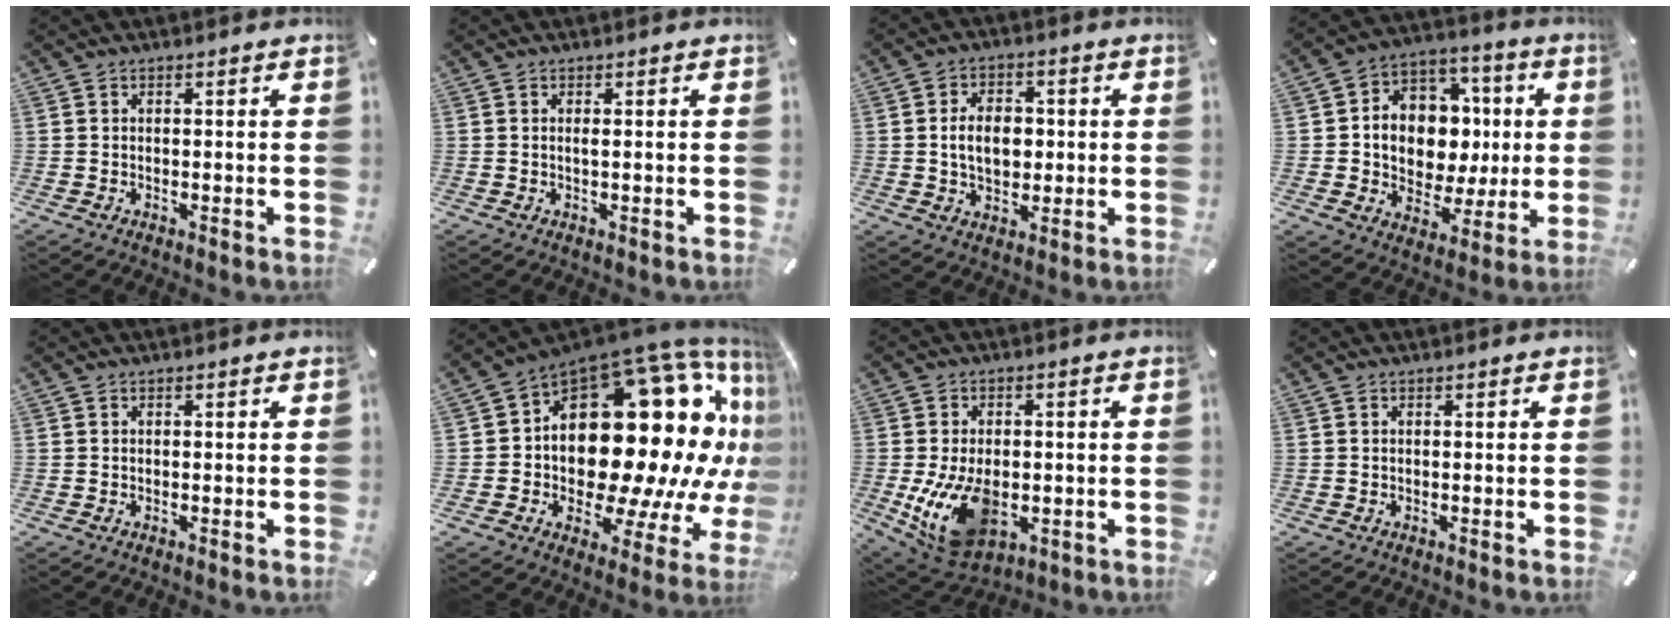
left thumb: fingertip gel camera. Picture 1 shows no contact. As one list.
[{"total": 0.7, "force": [0.0, 0.0, 0.7], "torque": [-0.013, -0.001, 0.000]}, {"total": 7.9, "force": [0.1, 5.7, 5.4], "torque": [-0.089, 0.003, -0.002]}, {"total": 12.2, "force": [0.0, 11.0, 5.3], "torque": [-0.088, -0.006, 0.012]}, {"total": 0.0}, {"total": 27.3, "force": [6.0, 15.6, 21.5], "torque": [-0.286, -0.110, 0.136]}, {"total": 15.2, "force": [-2.9, 9.9, 11.2], "torque": [-0.225, -0.006, -0.043]}, {"total": 0.0}]